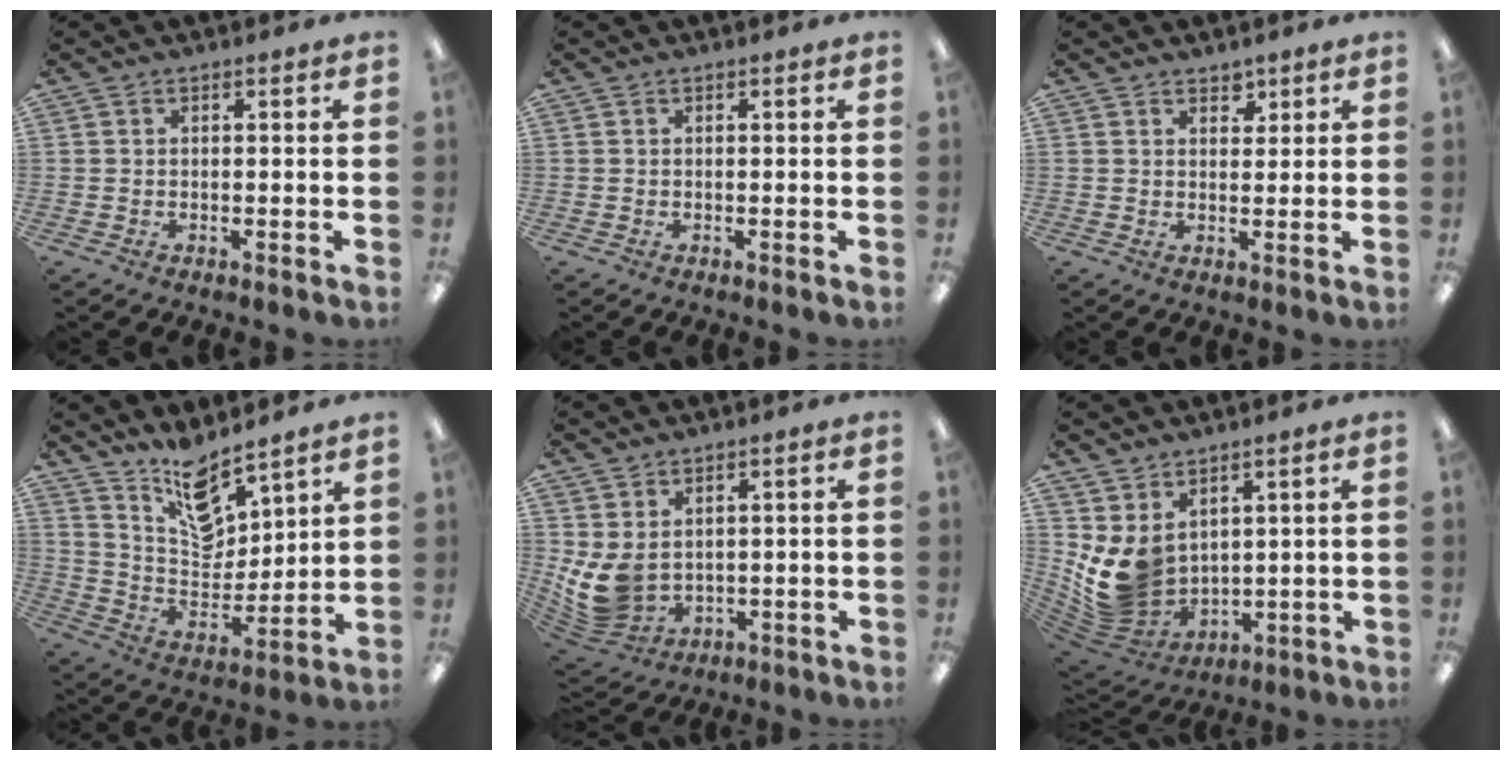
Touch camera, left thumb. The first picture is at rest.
{"total": 0.0}
{"total": 2.7, "force": [2.1, 1.6, 0.4], "torque": [0.005, -0.010, 0.036]}
{"total": 12.3, "force": [10.4, 4.7, 4.6], "torque": [-0.082, -0.078, 0.192]}
{"total": 8.7, "force": [2.0, 6.3, 5.8], "torque": [-0.143, -0.014, 0.044]}
{"total": 10.2, "force": [3.7, 8.0, 5.1], "torque": [-0.137, -0.040, 0.079]}